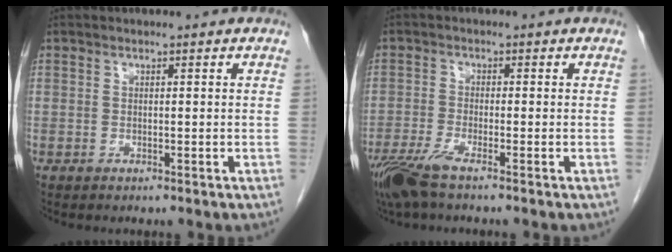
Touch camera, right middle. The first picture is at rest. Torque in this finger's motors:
{"motor_torque": [0.13, 0.01, 0.26, 0.07]}